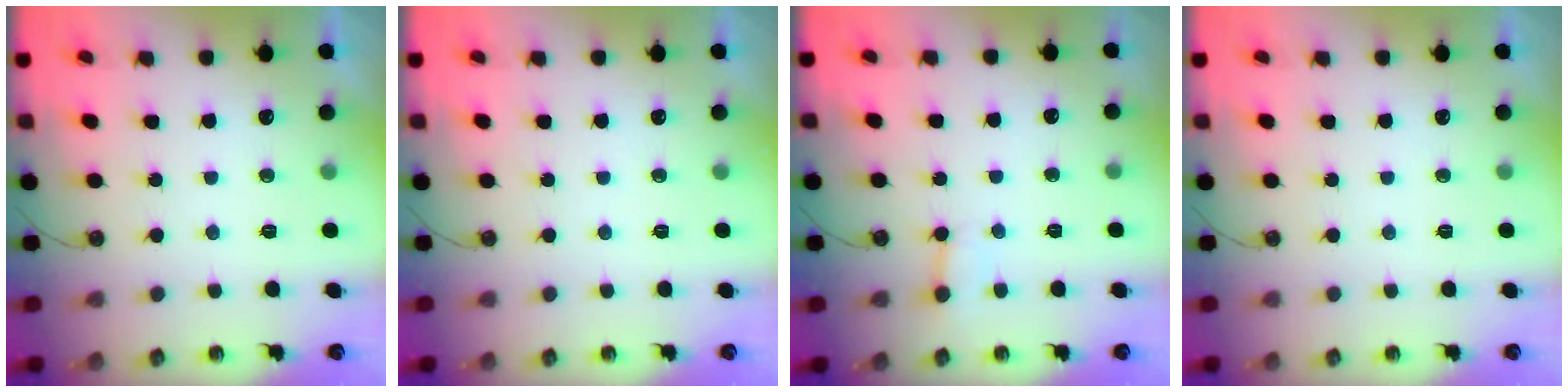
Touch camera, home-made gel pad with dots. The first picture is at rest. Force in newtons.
{"total": 0.0}
{"total": 2.9, "press": 2.9, "slide": 0.3}
{"total": 0.0}